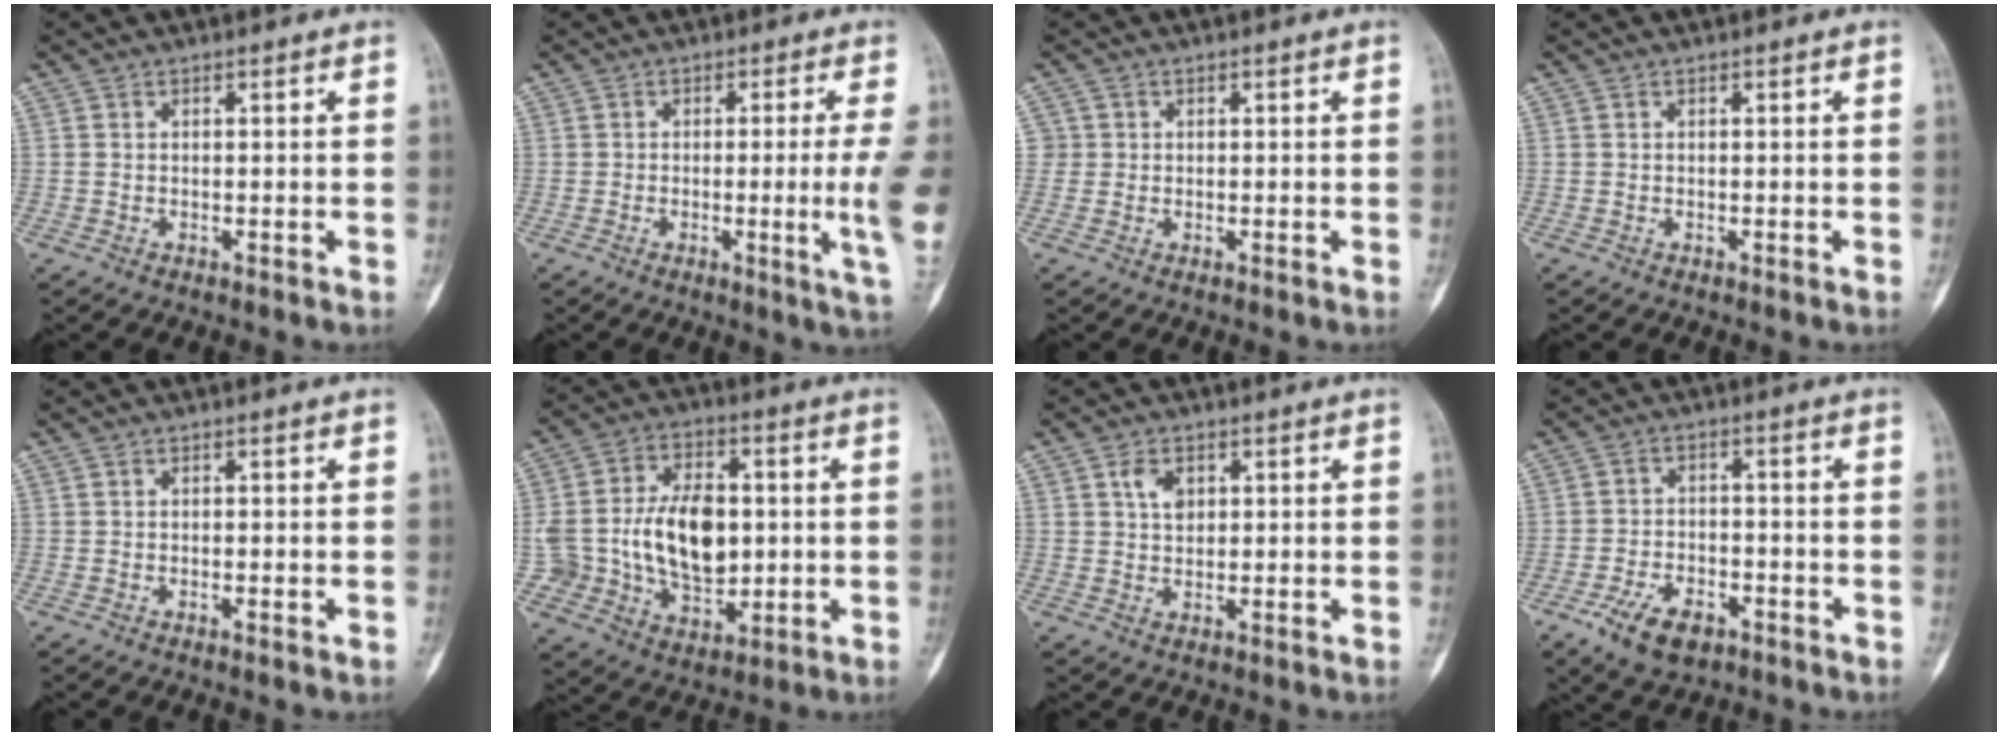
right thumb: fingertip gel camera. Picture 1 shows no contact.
{"total": 7.5, "force": [-0.5, -1.0, 7.4], "torque": [-0.115, -0.017, -0.009]}
{"total": 1.5, "force": [0.1, 1.5, -0.1], "torque": [0.014, 0.005, -0.001]}
{"total": 0.0}
{"total": 0.5, "force": [-0.2, 0.2, 0.4], "torque": [-0.009, -0.001, -0.003]}
{"total": 16.9, "force": [0.1, 11.1, 12.8], "torque": [-0.192, 0.007, 0.013]}
{"total": 3.5, "force": [1.3, 2.6, 2.1], "torque": [-0.024, -0.004, 0.023]}
{"total": 8.4, "force": [-4.6, 4.7, 5.2], "torque": [-0.087, 0.016, -0.077]}